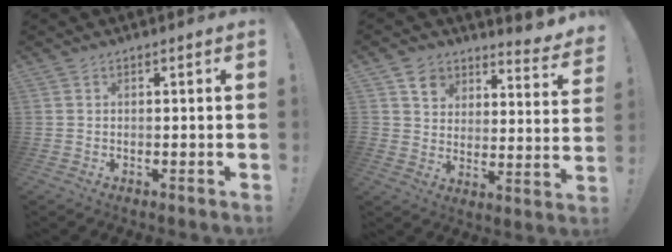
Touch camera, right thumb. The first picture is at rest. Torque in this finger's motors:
{"motor_torque": [0.29, 1.31, -0.15, 0.29, 0.02]}